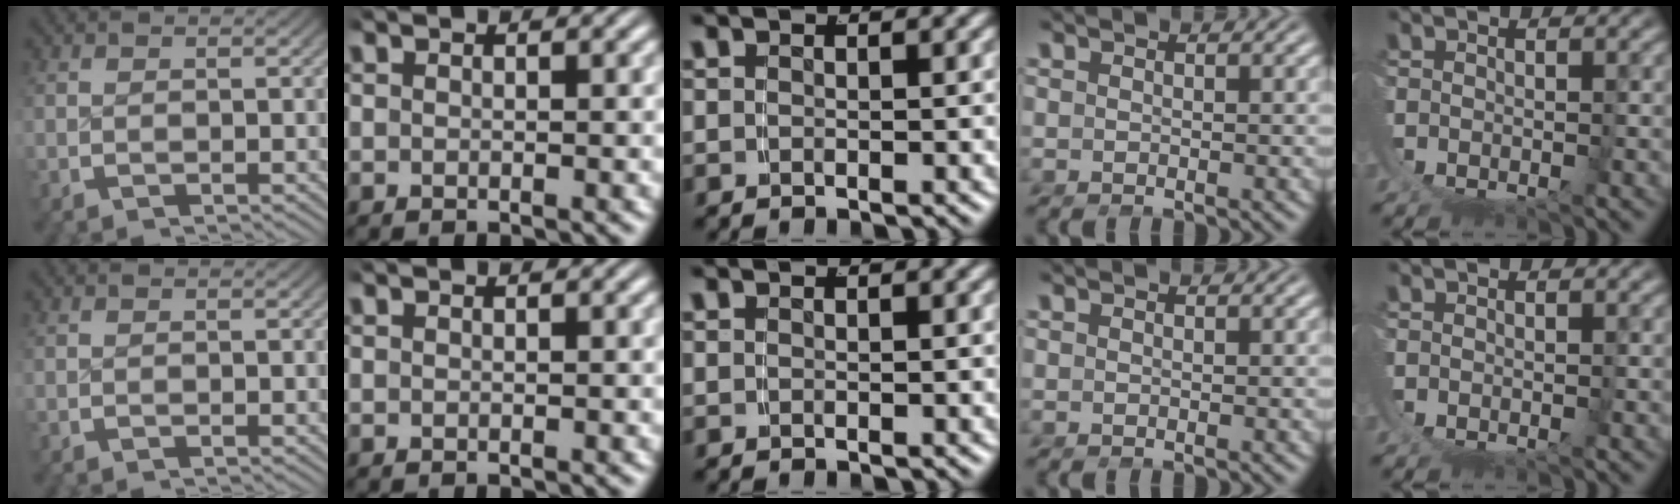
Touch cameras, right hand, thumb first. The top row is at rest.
{}